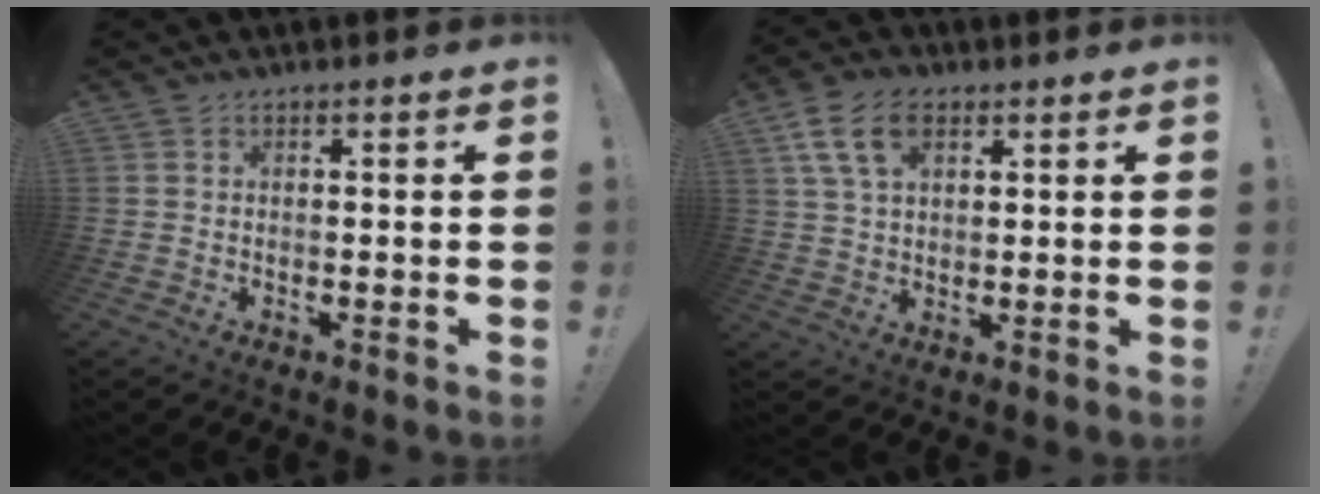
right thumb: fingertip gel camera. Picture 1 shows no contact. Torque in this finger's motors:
{"motor_torque": [0.36, 1.17, 0.40, -0.12, 0.05]}